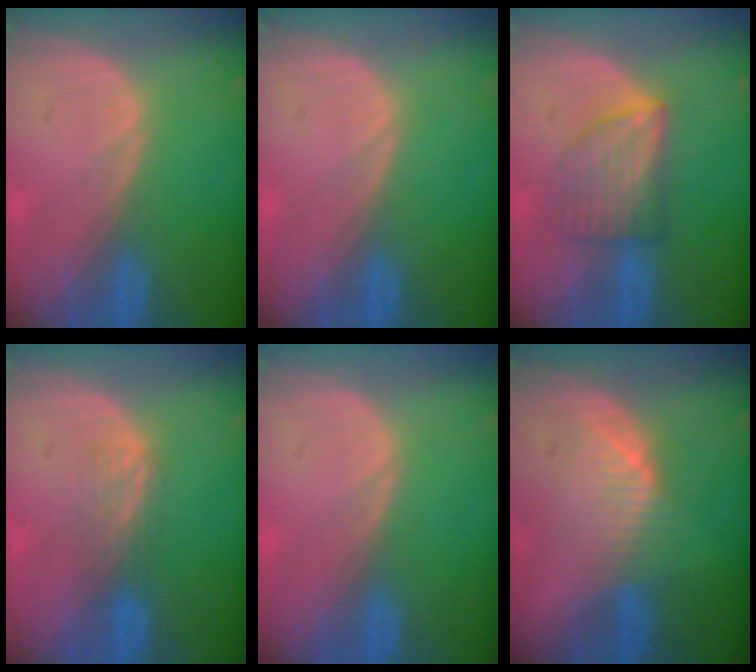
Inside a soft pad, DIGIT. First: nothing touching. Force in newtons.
{"total": 0.0}
{"total": 6.1, "press": 5.9, "slide": 1.3}
{"total": 2.6, "press": 2.6, "slide": 0.4}
{"total": 0.0}
{"total": 4.8, "press": 4.8, "slide": 0.5}